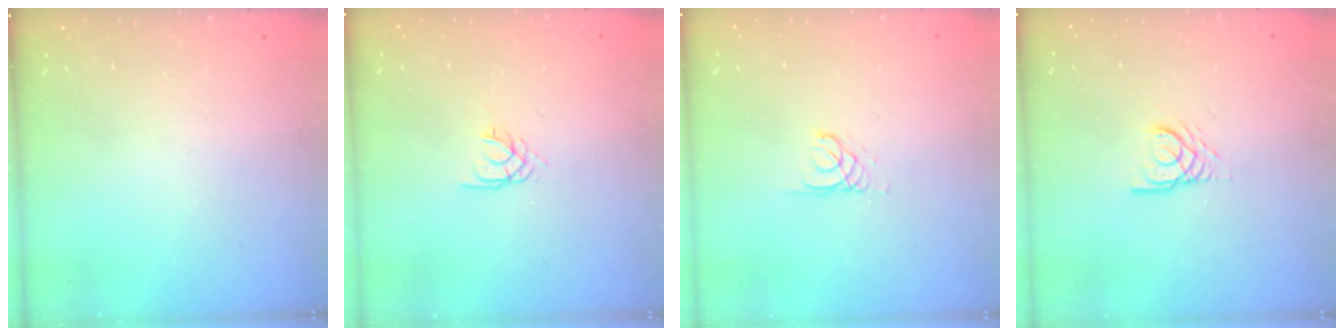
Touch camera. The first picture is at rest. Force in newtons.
{"total": 1.7, "press": 1.7, "slide": 0.1}
{"total": 1.1, "press": 1.1, "slide": 0.1}
{"total": 3.0, "press": 2.9, "slide": 0.3}